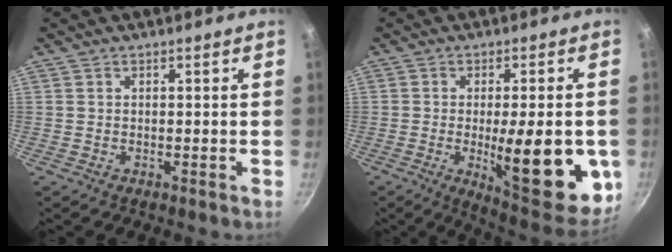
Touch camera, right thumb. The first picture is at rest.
{"total": 19.8, "force": [-3.8, 6.2, 18.4], "torque": [-0.213, -0.009, -0.041]}